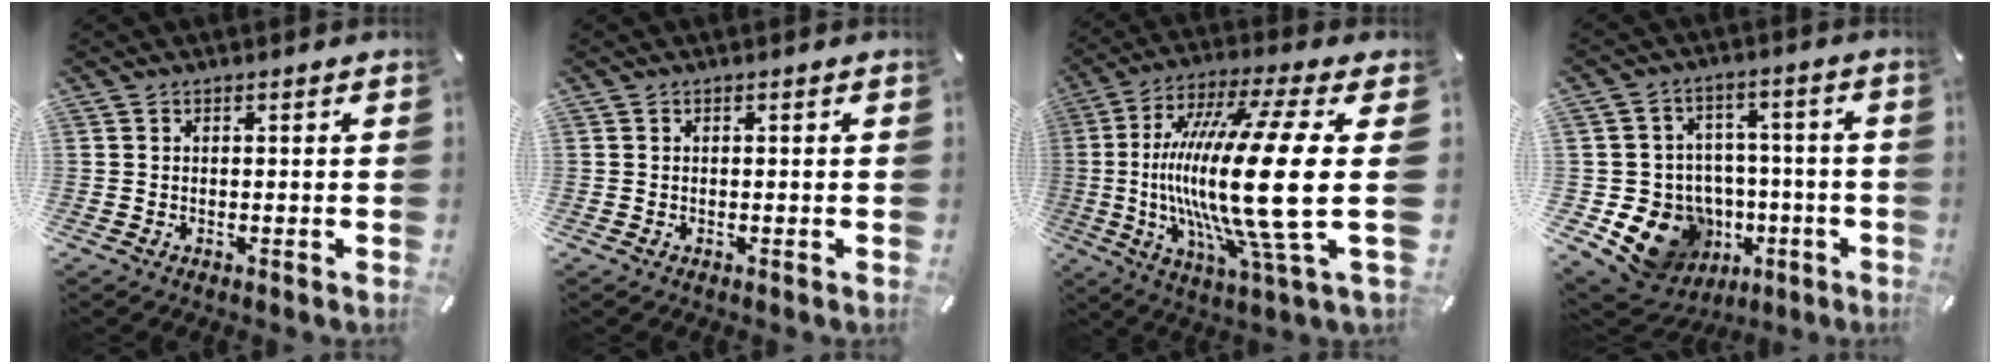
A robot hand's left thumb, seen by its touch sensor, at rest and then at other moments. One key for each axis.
{"total": 0.0}
{"total": 29.7, "fx": -1.3, "fy": 4.4, "fz": 29.4, "tx": -0.585, "ty": -0.031, "tz": -0.036}
{"total": 14.3, "fx": -5.2, "fy": 12.4, "fz": 4.8, "tx": -0.075, "ty": 0.027, "tz": -0.067}